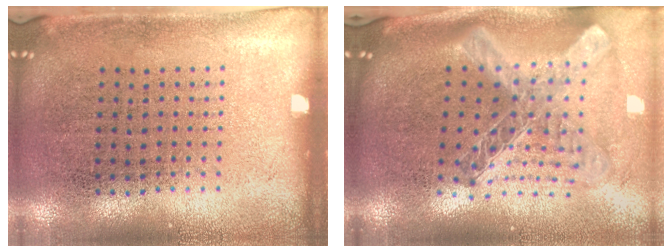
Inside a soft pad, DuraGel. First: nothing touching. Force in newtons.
{"total": 2.8, "press": 2.1, "slide": 1.9}